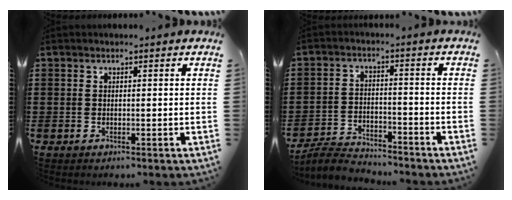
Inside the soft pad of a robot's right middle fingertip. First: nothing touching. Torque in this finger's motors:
{"motor_torque": [0.50, -0.28, 0.00, 0.00]}